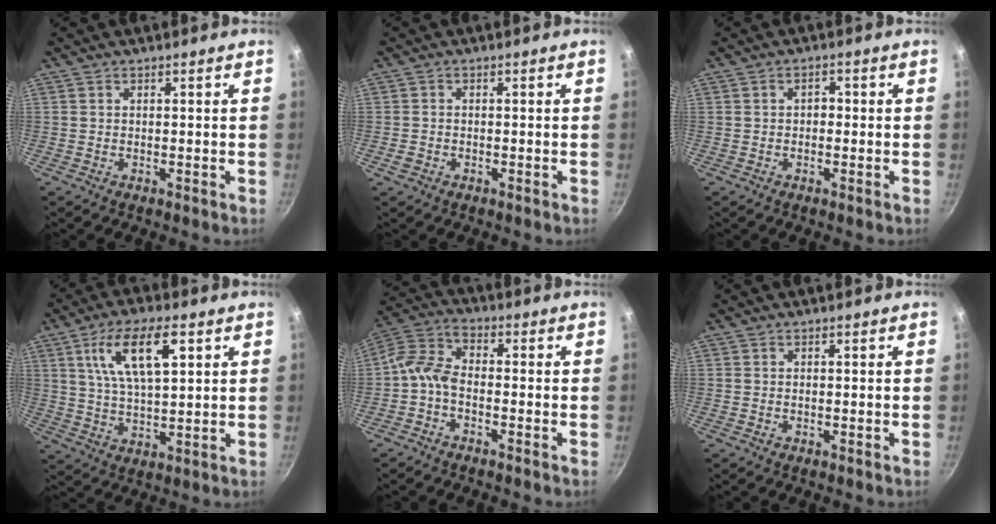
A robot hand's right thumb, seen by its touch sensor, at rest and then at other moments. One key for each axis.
{"total": 1.7, "fx": -0.8, "fy": 1.3, "fz": 0.7, "tx": -0.015, "ty": 0.006, "tz": -0.014}
{"total": 1.8, "fx": -0.2, "fy": 1.2, "fz": 1.3, "tx": -0.015, "ty": 0.008, "tz": -0.005}
{"total": 12.7, "fx": 4.8, "fy": 4.9, "fz": 10.7, "tx": -0.179, "ty": -0.006, "tz": 0.091}
{"total": 6.4, "fx": -2.5, "fy": 3.6, "fz": 4.7, "tx": -0.109, "ty": 0.038, "tz": -0.065}
{"total": 0.0}